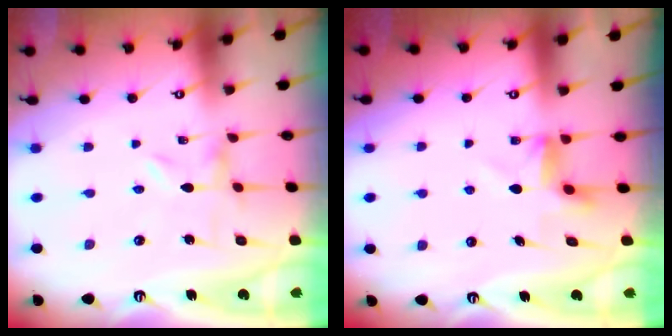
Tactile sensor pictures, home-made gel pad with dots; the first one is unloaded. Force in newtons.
{"total": 5.0, "press": 5.0, "slide": 0.4}